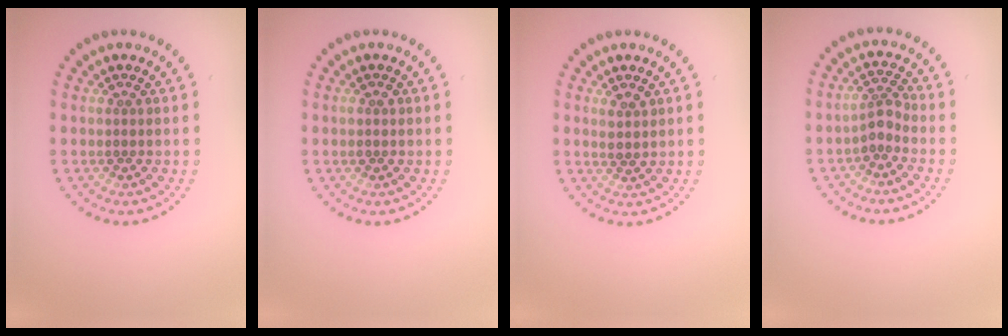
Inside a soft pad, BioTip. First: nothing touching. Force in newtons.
{"total": 1.0, "press": 0.9, "slide": 0.2}
{"total": 1.5, "press": 1.2, "slide": 0.9}
{"total": 2.0, "press": 1.6, "slide": 1.3}